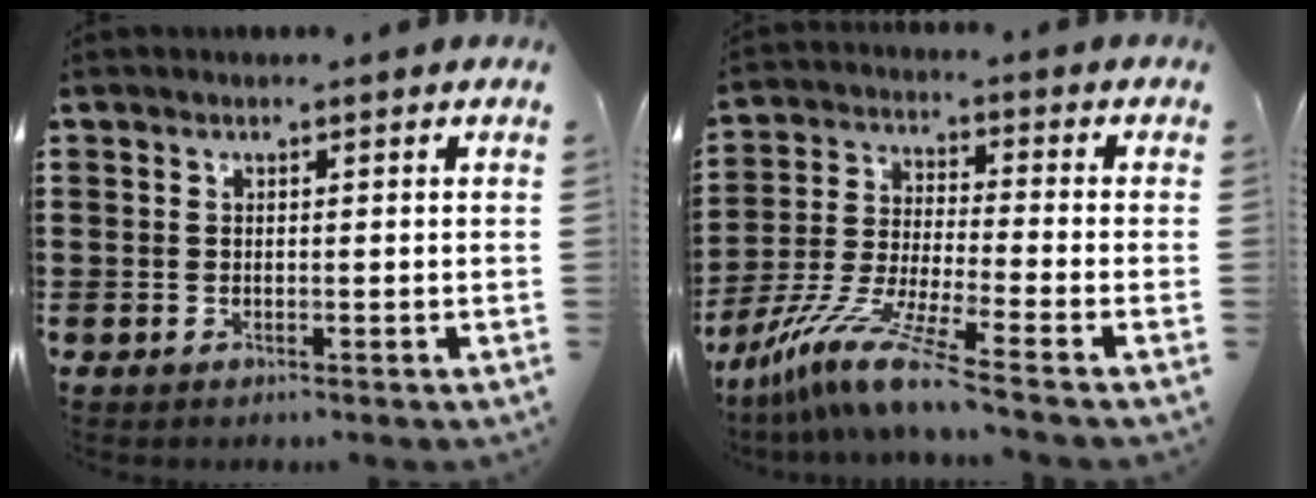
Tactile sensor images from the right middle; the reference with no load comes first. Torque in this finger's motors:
{"motor_torque": [2.14, 0.00, 0.49, 0.21]}